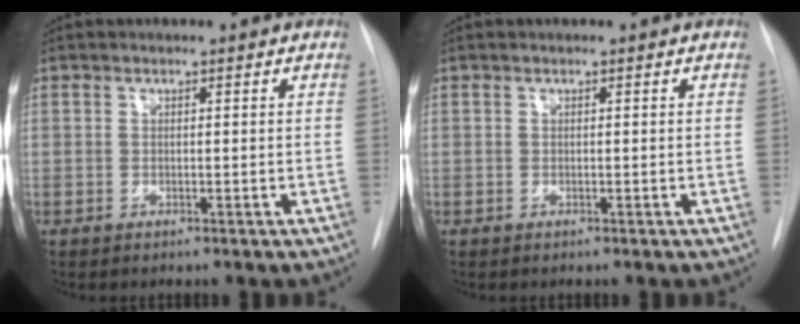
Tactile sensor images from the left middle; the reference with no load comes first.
{"total": 0.0}